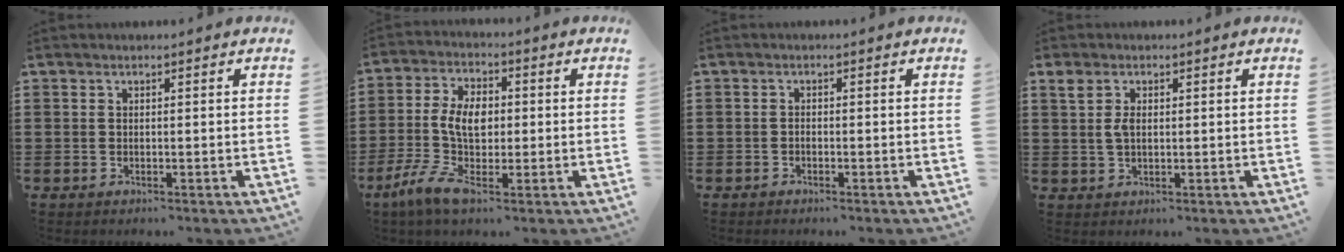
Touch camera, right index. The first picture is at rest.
{"total": 9.0, "force": [-0.4, 5.0, 7.5], "torque": [-0.173, 0.002, -0.012]}
{"total": 0.6, "force": [-0.4, 0.3, 0.3], "torque": [-0.009, -0.001, -0.008]}
{"total": 3.1, "force": [0.9, 1.7, 2.4], "torque": [-0.054, 0.010, 0.015]}